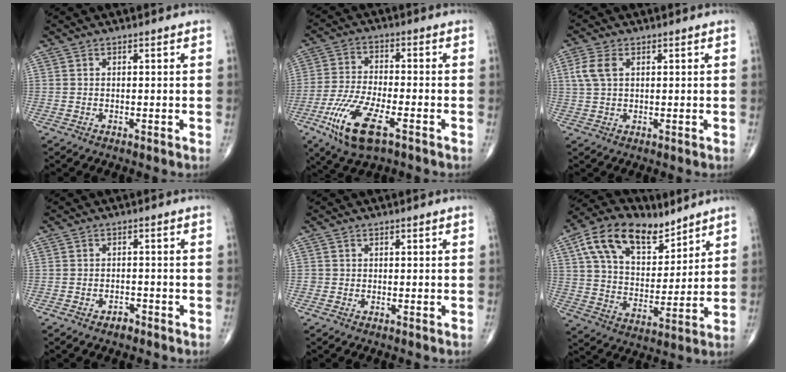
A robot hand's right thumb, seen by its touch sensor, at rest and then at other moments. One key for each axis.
{"total": 12.8, "fx": -6.2, "fy": 4.6, "fz": 10.2, "tx": -0.216, "ty": 0.006, "tz": -0.112}
{"total": 4.7, "fx": 1.4, "fy": 2.8, "fz": 3.4, "tx": -0.082, "ty": 0.009, "tz": 0.027}
{"total": 2.1, "fx": -1.5, "fy": 1.2, "fz": 0.9, "tx": -0.013, "ty": 0.009, "tz": -0.022}
{"total": 0.6, "fx": -0.1, "fy": 0.6, "fz": 0.0, "tx": 0.003, "ty": 0.004, "tz": -0.003}
{"total": 17.5, "fx": 10.0, "fy": 10.0, "fz": 10.3, "tx": -0.150, "ty": -0.026, "tz": 0.182}